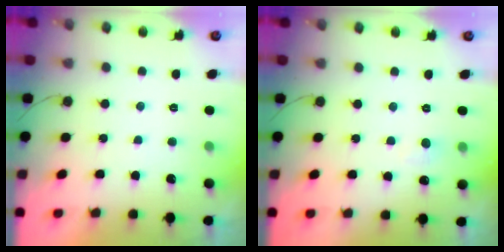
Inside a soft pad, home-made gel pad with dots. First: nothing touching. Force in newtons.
{"total": 5.2, "press": 5.2, "slide": 0.6}